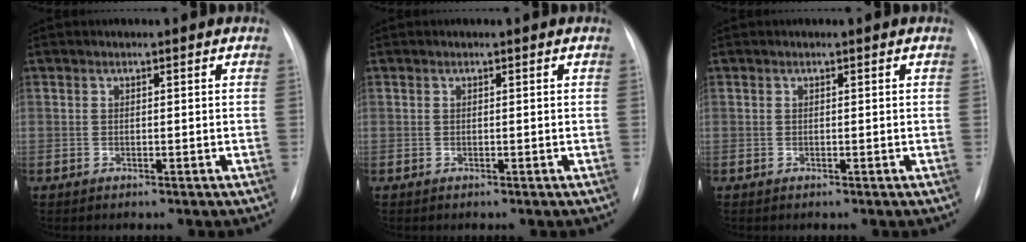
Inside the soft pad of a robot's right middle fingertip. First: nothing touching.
{"total": 0.0}
{"total": 0.0}